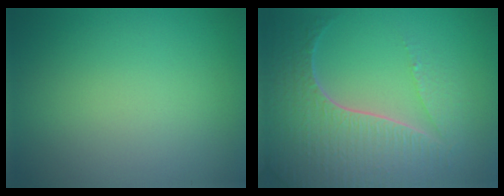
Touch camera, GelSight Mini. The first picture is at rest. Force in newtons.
{"total": 7.4, "press": 5.4, "slide": 5.1}